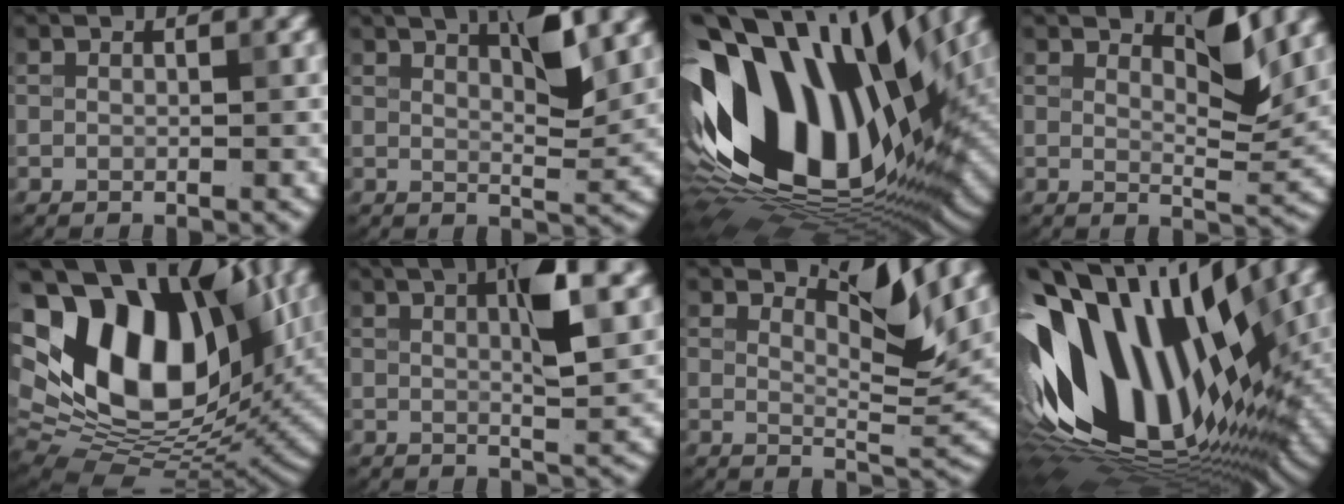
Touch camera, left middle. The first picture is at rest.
{"total": 3.7, "force": [2.0, 0.4, 3.1], "torque": [-0.057, 0.005, 0.049]}
{"total": 17.4, "force": [0.4, 9.7, 14.4], "torque": [-0.280, 0.009, 0.005]}
{"total": 2.6, "force": [1.9, 0.1, 1.8], "torque": [-0.046, -0.005, 0.046]}
{"total": 17.6, "force": [3.6, 11.1, 13.1], "torque": [-0.268, 0.015, 0.083]}
{"total": 4.7, "force": [1.3, 0.6, 4.4], "torque": [-0.082, 0.003, 0.039]}
{"total": 3.8, "force": [2.8, 0.1, 2.6], "torque": [-0.060, -0.005, 0.064]}
{"total": 16.9, "force": [-1.3, 9.6, 13.9], "torque": [-0.278, 0.005, -0.017]}